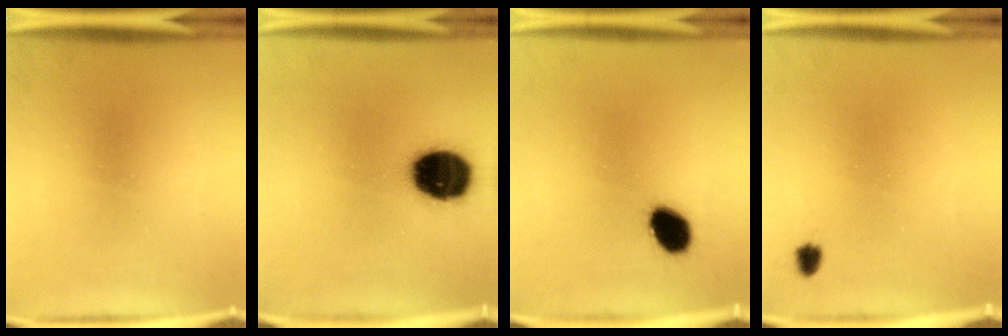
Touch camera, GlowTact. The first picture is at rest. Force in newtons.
{"total": 16.3}
{"total": 7.5}
{"total": 1.5}